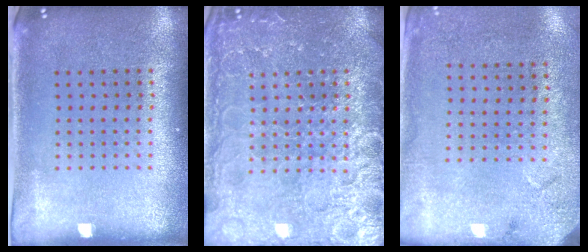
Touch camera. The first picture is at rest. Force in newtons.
{"total": 4.7, "press": 4.6, "slide": 0.5}
{"total": 2.7, "press": 2.2, "slide": 1.6}